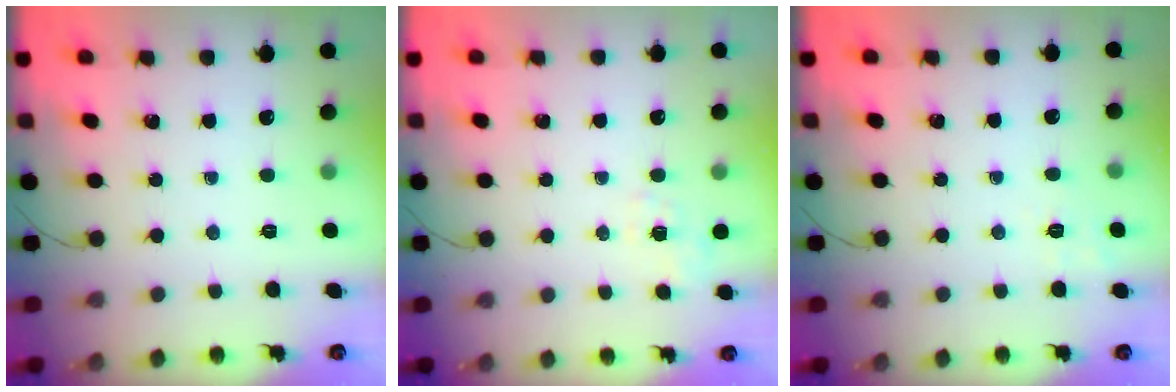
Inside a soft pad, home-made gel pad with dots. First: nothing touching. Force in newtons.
{"total": 2.3, "press": 1.6, "slide": 1.6}
{"total": 2.1, "press": 1.2, "slide": 1.8}